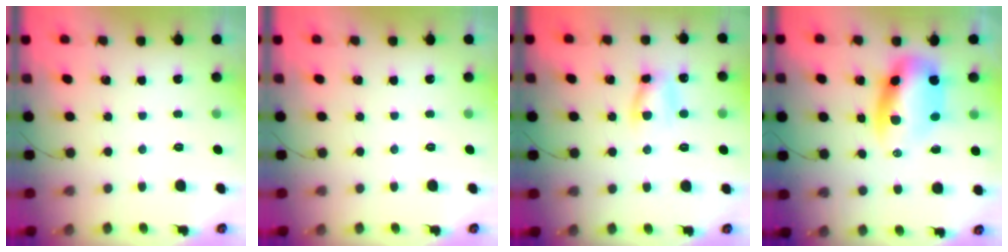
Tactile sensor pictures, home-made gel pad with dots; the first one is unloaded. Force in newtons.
{"total": 0.0}
{"total": 6.9, "press": 6.9, "slide": 0.0}
{"total": 9.5, "press": 9.1, "slide": 2.7}